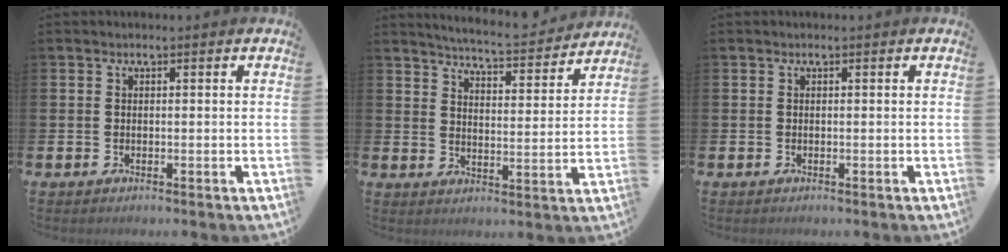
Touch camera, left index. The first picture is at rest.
{"total": 5.8, "force": [5.7, 0.1, 1.1], "torque": [-0.042, -0.039, 0.098]}
{"total": 0.0}